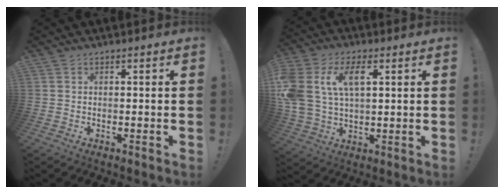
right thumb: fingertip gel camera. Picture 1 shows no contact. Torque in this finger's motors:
{"motor_torque": [2.49, 2.51, 1.07, 0.85, 0.44]}